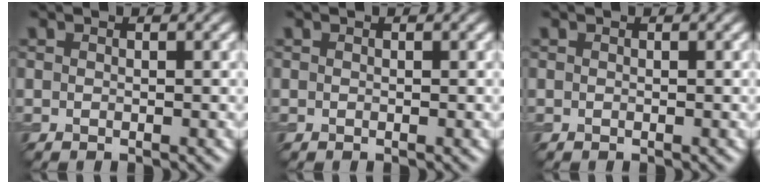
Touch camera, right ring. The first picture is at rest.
{"total": 0.0}
{"total": 0.0}